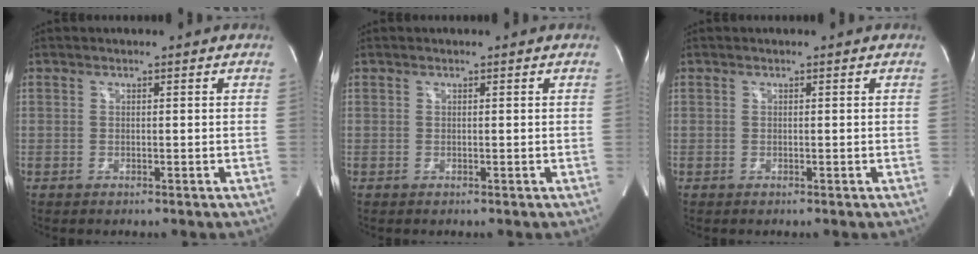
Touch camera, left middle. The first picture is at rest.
{"total": 0.0}
{"total": 0.0}